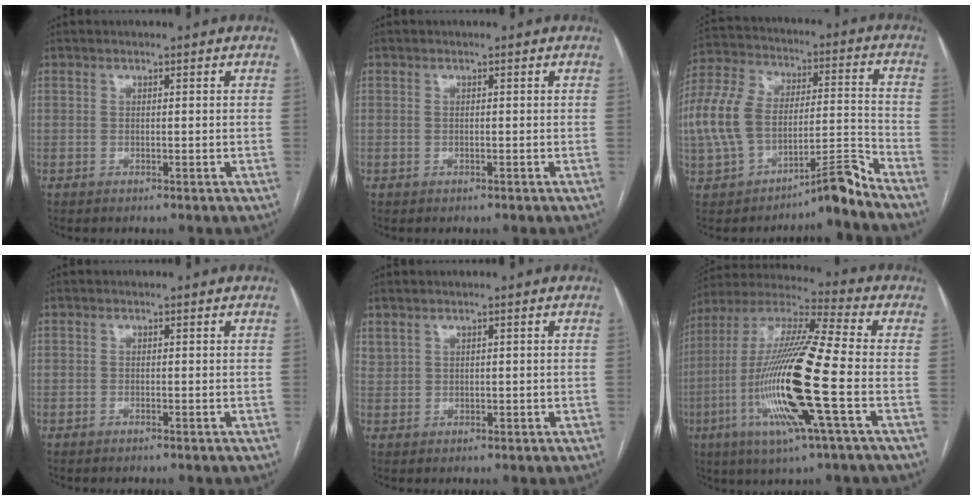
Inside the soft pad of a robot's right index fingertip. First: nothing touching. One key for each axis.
{"total": 0.0}
{"total": 11.3, "fx": -6.0, "fy": 4.2, "fz": 8.6, "tx": -0.174, "ty": 0.071, "tz": -0.103}
{"total": 0.0}
{"total": 1.6, "fx": 1.2, "fy": 0.9, "fz": 0.5, "tx": -0.013, "ty": 0.010, "tz": 0.033}
{"total": 20.2, "fx": -5.1, "fy": 0.6, "fz": 19.5, "tx": -0.407, "ty": -0.016, "tz": -0.104}